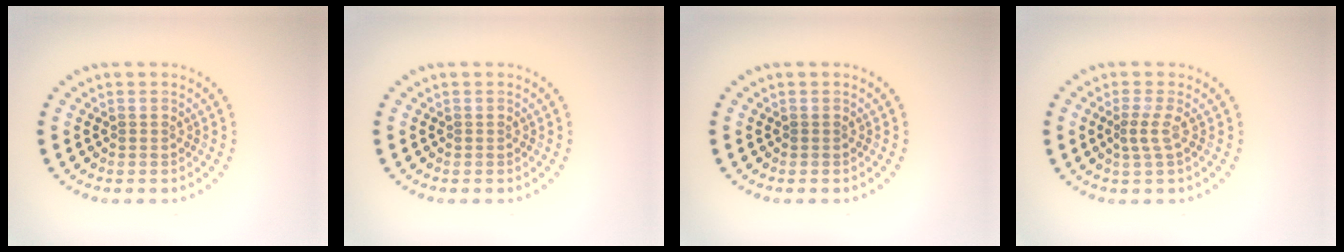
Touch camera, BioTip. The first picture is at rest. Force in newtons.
{"total": 0.0}
{"total": 0.0}
{"total": 1.5, "press": 1.0, "slide": 1.2}